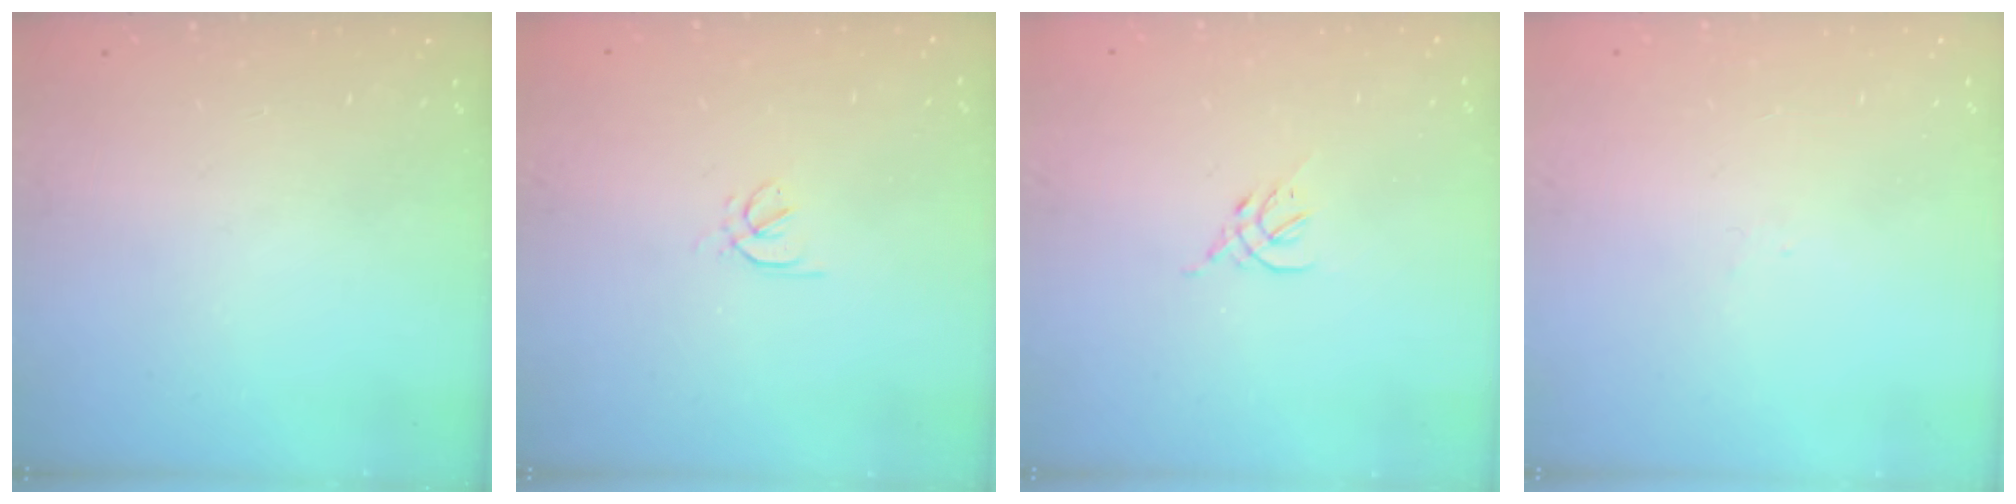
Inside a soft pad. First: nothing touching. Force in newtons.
{"total": 1.6, "press": 1.5, "slide": 0.5}
{"total": 2.3, "press": 2.2, "slide": 0.5}
{"total": 1.6, "press": 1.5, "slide": 0.4}